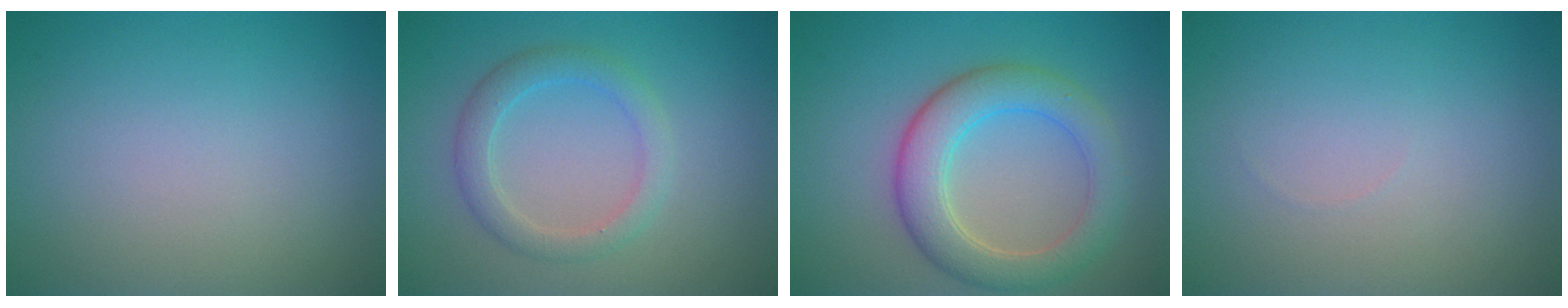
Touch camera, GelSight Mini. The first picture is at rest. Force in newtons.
{"total": 2.7, "press": 2.7, "slide": 0.0}
{"total": 5.5, "press": 5.4, "slide": 0.3}
{"total": 0.0}